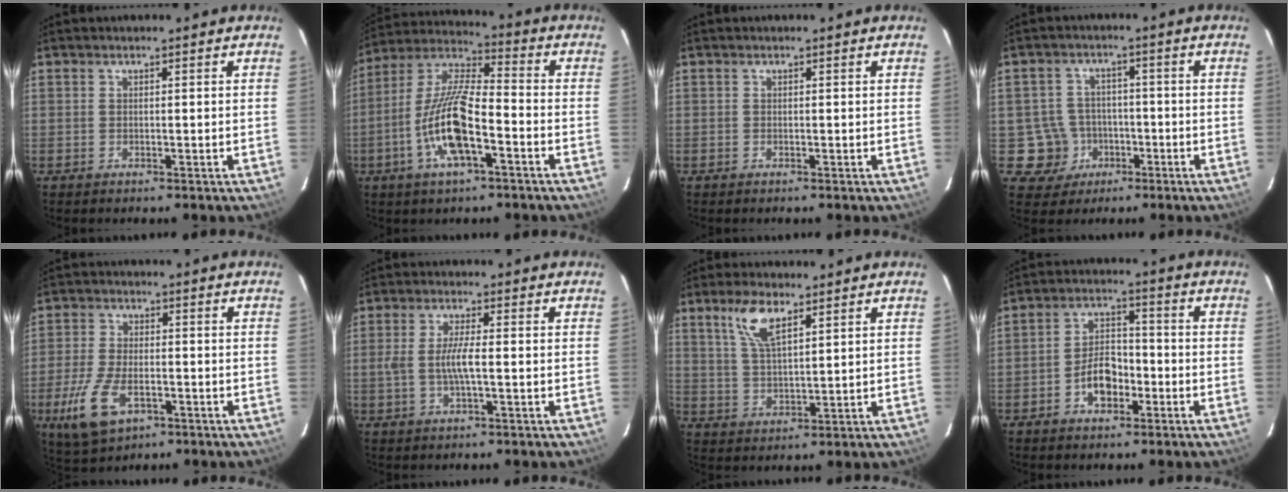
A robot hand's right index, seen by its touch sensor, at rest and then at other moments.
{"total": 14.3, "force": [-5.5, 4.0, 12.5], "torque": [-0.258, -0.003, -0.110]}
{"total": 0.0}
{"total": 7.1, "force": [-2.6, 6.6, 0.2], "torque": [-0.021, 0.028, -0.035]}
{"total": 10.8, "force": [-4.6, 5.5, 8.1], "torque": [-0.187, -0.015, -0.084]}
{"total": 4.8, "force": [-0.8, 0.6, 4.7], "torque": [-0.091, 0.000, -0.014]}
{"total": 7.2, "force": [4.3, 2.5, 5.3], "torque": [-0.105, 0.007, 0.090]}
{"total": 7.0, "force": [-3.2, 4.3, 4.6], "torque": [-0.085, 0.021, -0.047]}